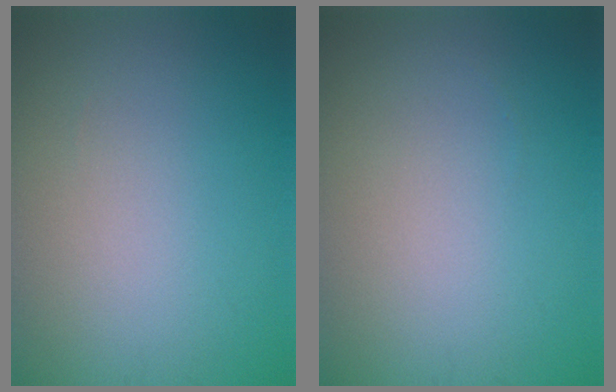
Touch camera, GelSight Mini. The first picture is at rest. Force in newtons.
{"total": 0.0}